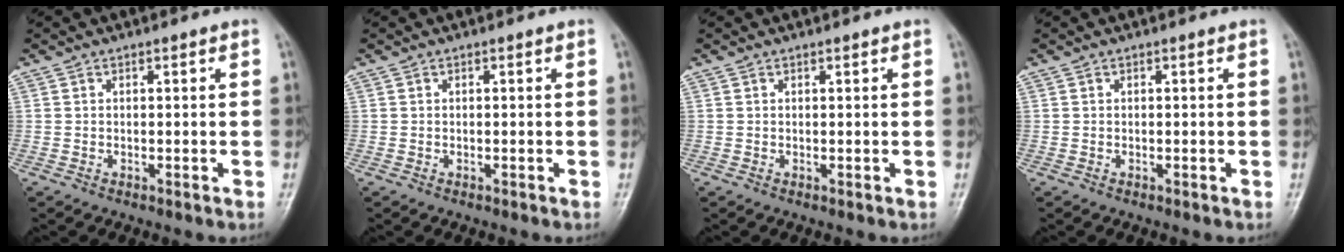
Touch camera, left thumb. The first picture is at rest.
{"total": 0.0}
{"total": 0.0}
{"total": 0.0}